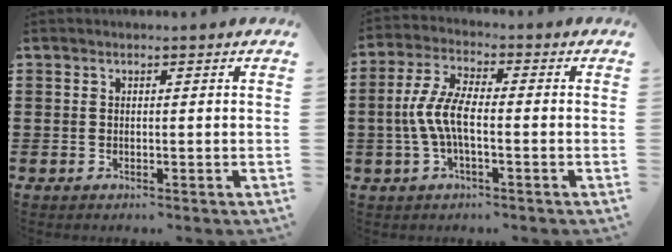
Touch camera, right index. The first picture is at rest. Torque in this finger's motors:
{"motor_torque": [1.18, 0.12, 0.58, 0.21]}